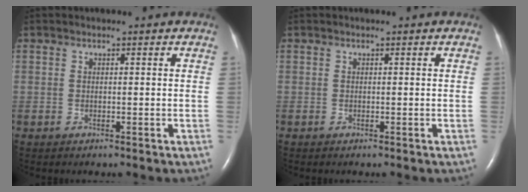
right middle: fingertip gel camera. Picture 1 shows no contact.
{"total": 0.0}